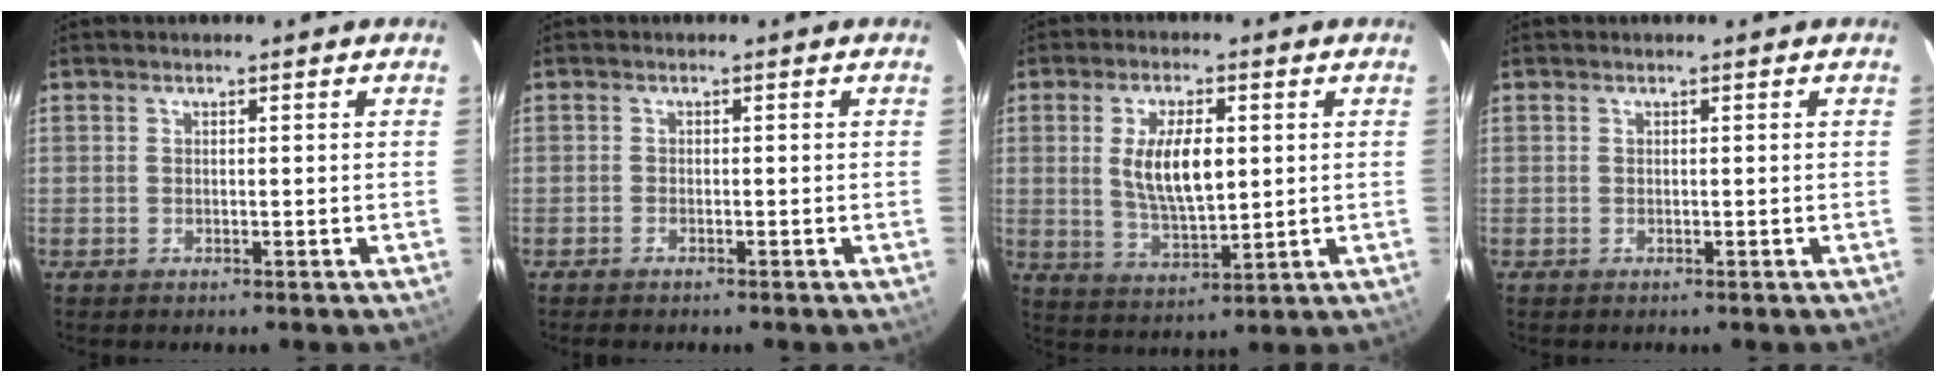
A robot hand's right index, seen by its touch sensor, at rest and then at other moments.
{"total": 0.9, "force": [-0.9, 0.2, 0.3], "torque": [-0.010, 0.001, -0.018]}
{"total": 9.8, "force": [1.5, 4.1, 8.8], "torque": [-0.165, -0.003, 0.034]}
{"total": 0.0}